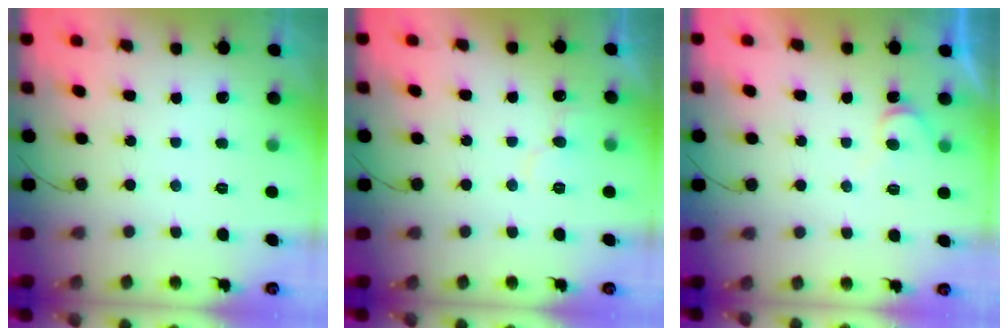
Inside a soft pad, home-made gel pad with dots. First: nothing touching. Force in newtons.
{"total": 6.1, "press": 6.0, "slide": 0.6}
{"total": 6.7, "press": 6.6, "slide": 0.5}